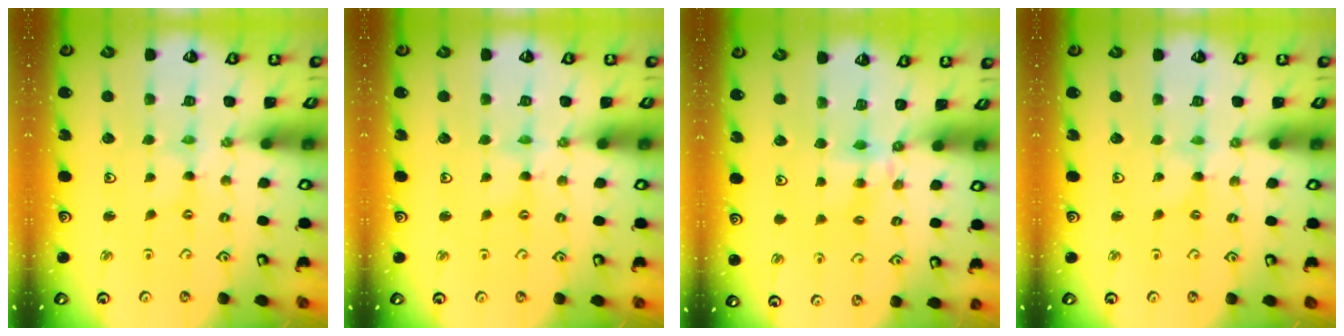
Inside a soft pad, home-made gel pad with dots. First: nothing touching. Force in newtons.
{"total": 1.8, "press": 1.8, "slide": 0.2}
{"total": 4.9, "press": 4.8, "slide": 0.8}
{"total": 0.0}